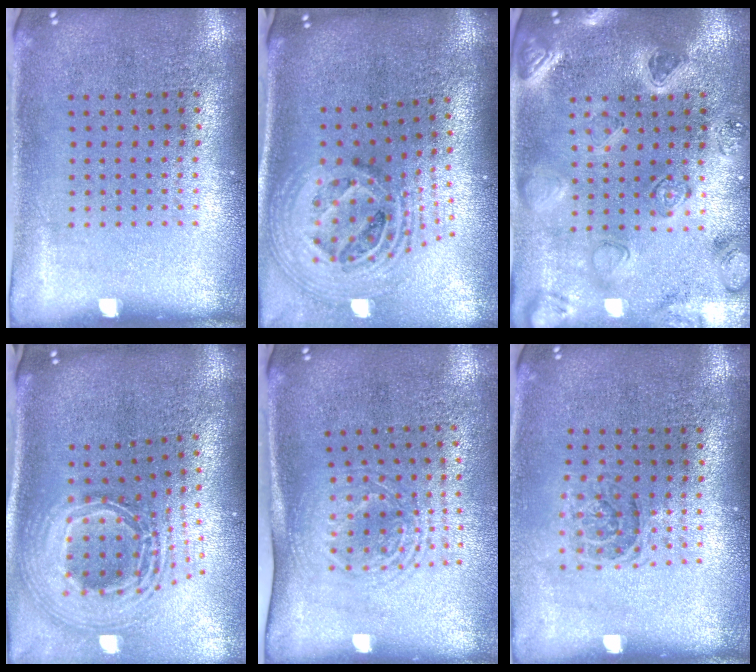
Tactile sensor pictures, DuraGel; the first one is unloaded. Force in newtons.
{"total": 2.7, "press": 1.9, "slide": 1.9}
{"total": 2.3, "press": 2.3, "slide": 0.3}
{"total": 2.9, "press": 2.0, "slide": 2.1}
{"total": 1.7, "press": 1.3, "slide": 1.0}
{"total": 1.1, "press": 1.1, "slide": 0.4}